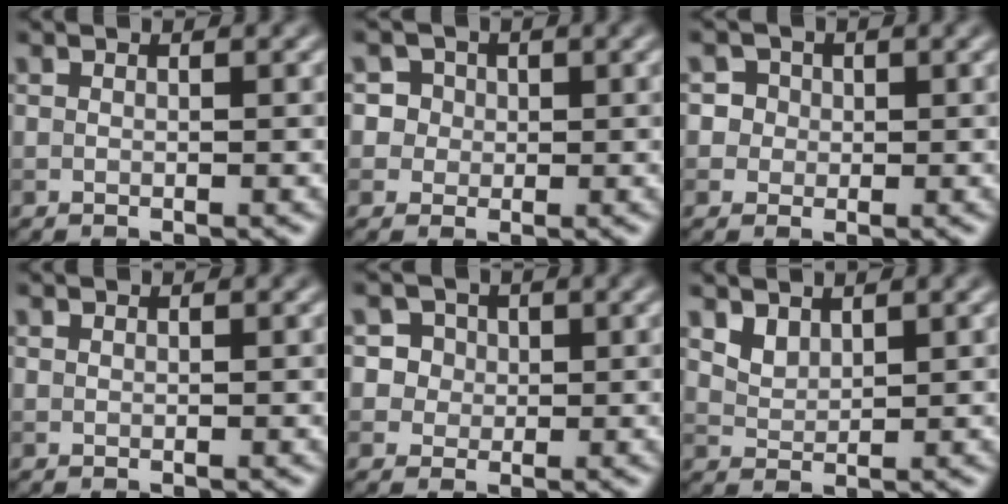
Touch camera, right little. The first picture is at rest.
{"total": 3.8, "force": [1.3, 3.4, 1.2], "torque": [-0.002, 0.017, 0.011]}
{"total": 3.4, "force": [1.1, 3.0, 1.0], "torque": [0.000, 0.015, 0.007]}
{"total": 0.0}
{"total": 4.2, "force": [1.7, 3.6, 1.4], "torque": [-0.006, 0.015, 0.016]}
{"total": 1.8, "force": [1.4, 0.9, 0.7], "torque": [-0.019, -0.003, 0.032]}